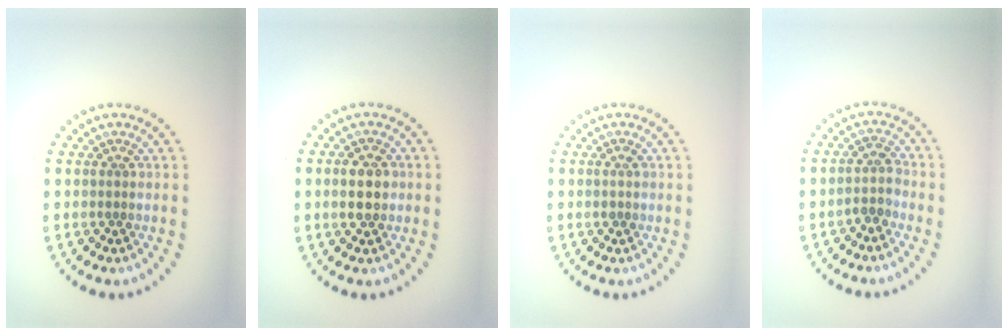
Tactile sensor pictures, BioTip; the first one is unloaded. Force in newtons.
{"total": 2.9, "press": 2.9, "slide": 0.1}
{"total": 0.7, "press": 0.7, "slide": 0.1}
{"total": 1.9, "press": 1.6, "slide": 1.0}